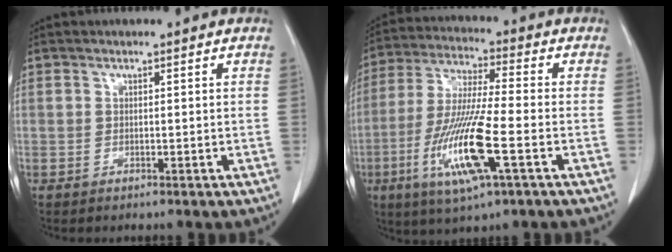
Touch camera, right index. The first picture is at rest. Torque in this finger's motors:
{"motor_torque": [1.98, -0.16, 1.05, 0.21]}